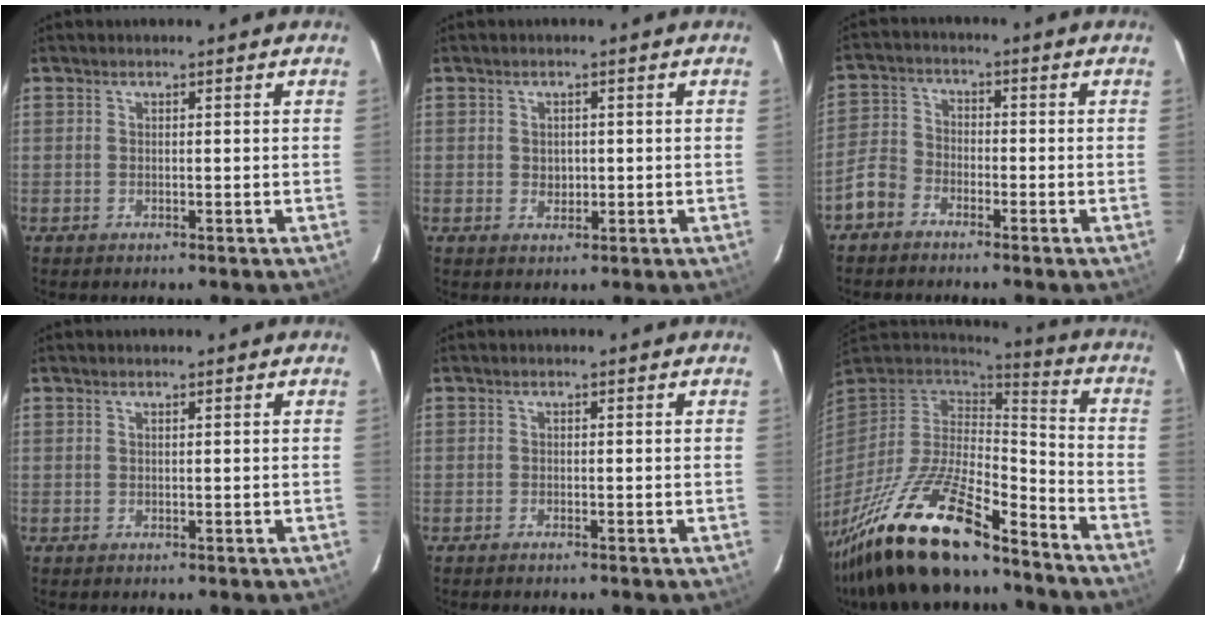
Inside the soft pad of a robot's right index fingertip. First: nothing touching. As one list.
[{"total": 2.1, "force": [-0.1, 1.9, 1.0], "torque": [-0.013, 0.001, 0.001]}, {"total": 5.7, "force": [-3.8, 3.8, 1.8], "torque": [-0.041, 0.018, -0.082]}, {"total": 0.0}, {"total": 0.7, "force": [-0.7, 0.1, 0.3], "torque": [-0.007, 0.000, -0.014]}, {"total": 25.9, "force": [-18.4, 7.4, 16.7], "torque": [-0.330, -0.049, -0.317]}]